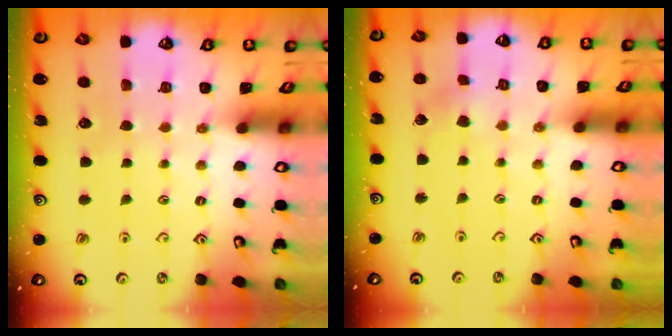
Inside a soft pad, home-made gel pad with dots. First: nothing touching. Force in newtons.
{"total": 2.6, "press": 2.6, "slide": 0.2}